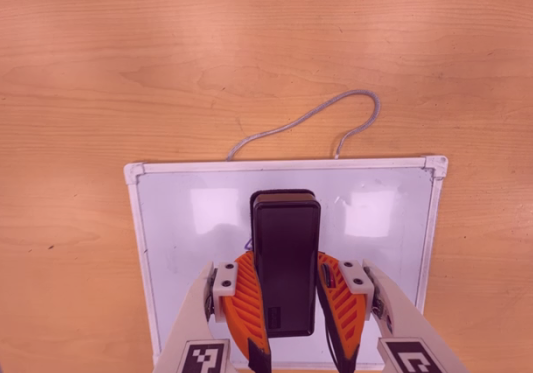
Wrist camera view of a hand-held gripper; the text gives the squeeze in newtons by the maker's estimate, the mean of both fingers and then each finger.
{"total": 9.4, "left": 8.0, "right": 10.7}